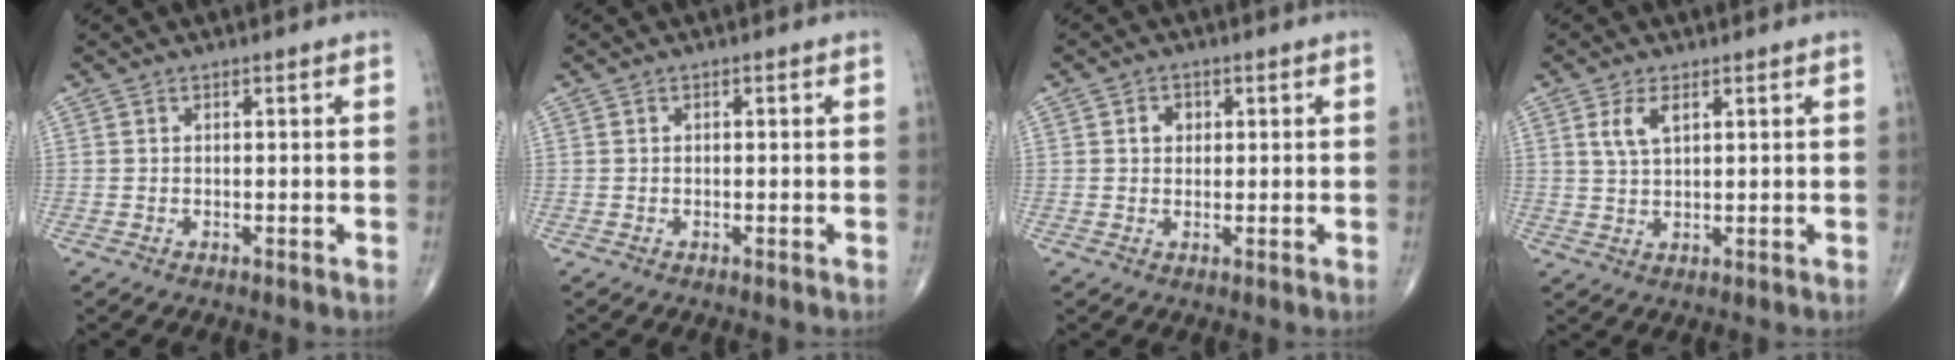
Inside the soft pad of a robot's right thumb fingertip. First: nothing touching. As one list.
[{"total": 0.0}, {"total": 2.4, "force": [0.6, 2.0, 1.2], "torque": [-0.007, 0.003, 0.008]}, {"total": 4.1, "force": [1.8, 1.9, 3.2], "torque": [-0.061, -0.002, 0.039]}]